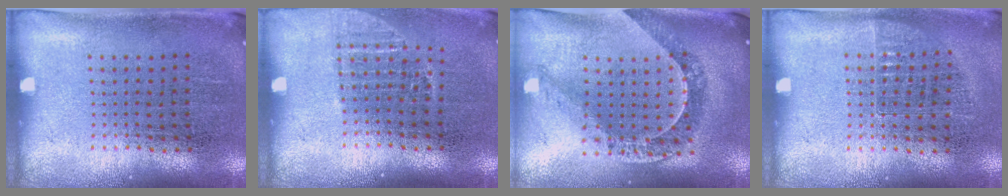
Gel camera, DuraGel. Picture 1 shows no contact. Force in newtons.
{"total": 1.1, "press": 1.0, "slide": 0.5}
{"total": 1.1, "press": 1.1, "slide": 0.2}
{"total": 0.7, "press": 0.7, "slide": 0.1}